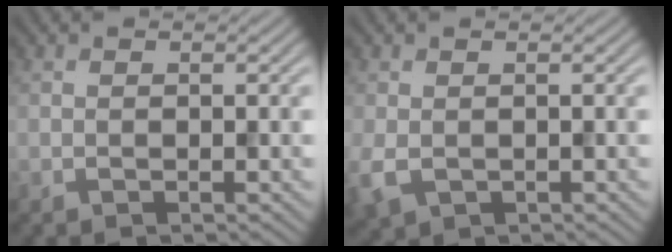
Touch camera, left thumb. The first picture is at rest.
{"total": 3.2, "force": [-0.9, 2.3, 2.0], "torque": [-0.062, -0.010, -0.019]}